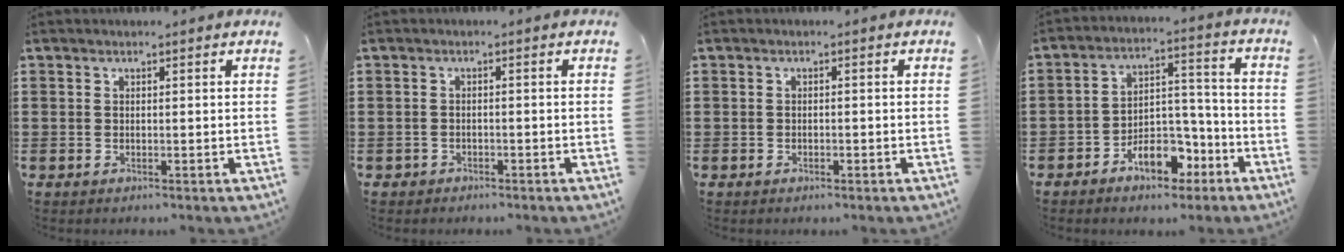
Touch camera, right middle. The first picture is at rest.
{"total": 1.3, "force": [-1.2, 0.6, -0.1], "torque": [-0.002, 0.003, -0.028]}
{"total": 1.0, "force": [-0.8, 0.6, 0.1], "torque": [-0.003, 0.000, -0.018]}
{"total": 8.5, "force": [-5.3, 4.6, 4.7], "torque": [-0.070, 0.024, -0.097]}